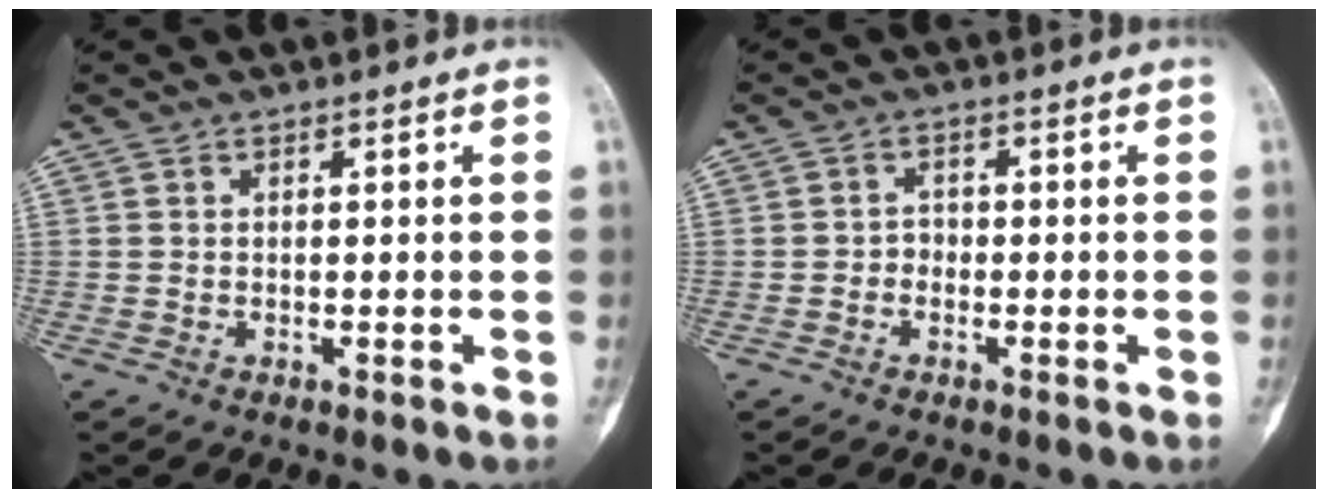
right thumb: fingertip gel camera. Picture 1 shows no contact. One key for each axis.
{"total": 1.7, "fx": -0.7, "fy": 1.4, "fz": 0.7, "tx": 0.001, "ty": 0.008, "tz": -0.019}